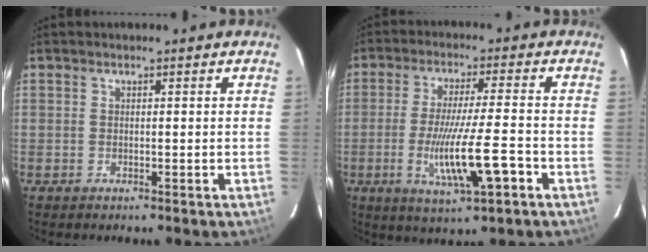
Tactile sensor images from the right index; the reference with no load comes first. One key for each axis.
{"total": 11.1, "fx": -3.6, "fy": 0.5, "fz": 10.5, "tx": -0.192, "ty": -0.019, "tz": -0.060}